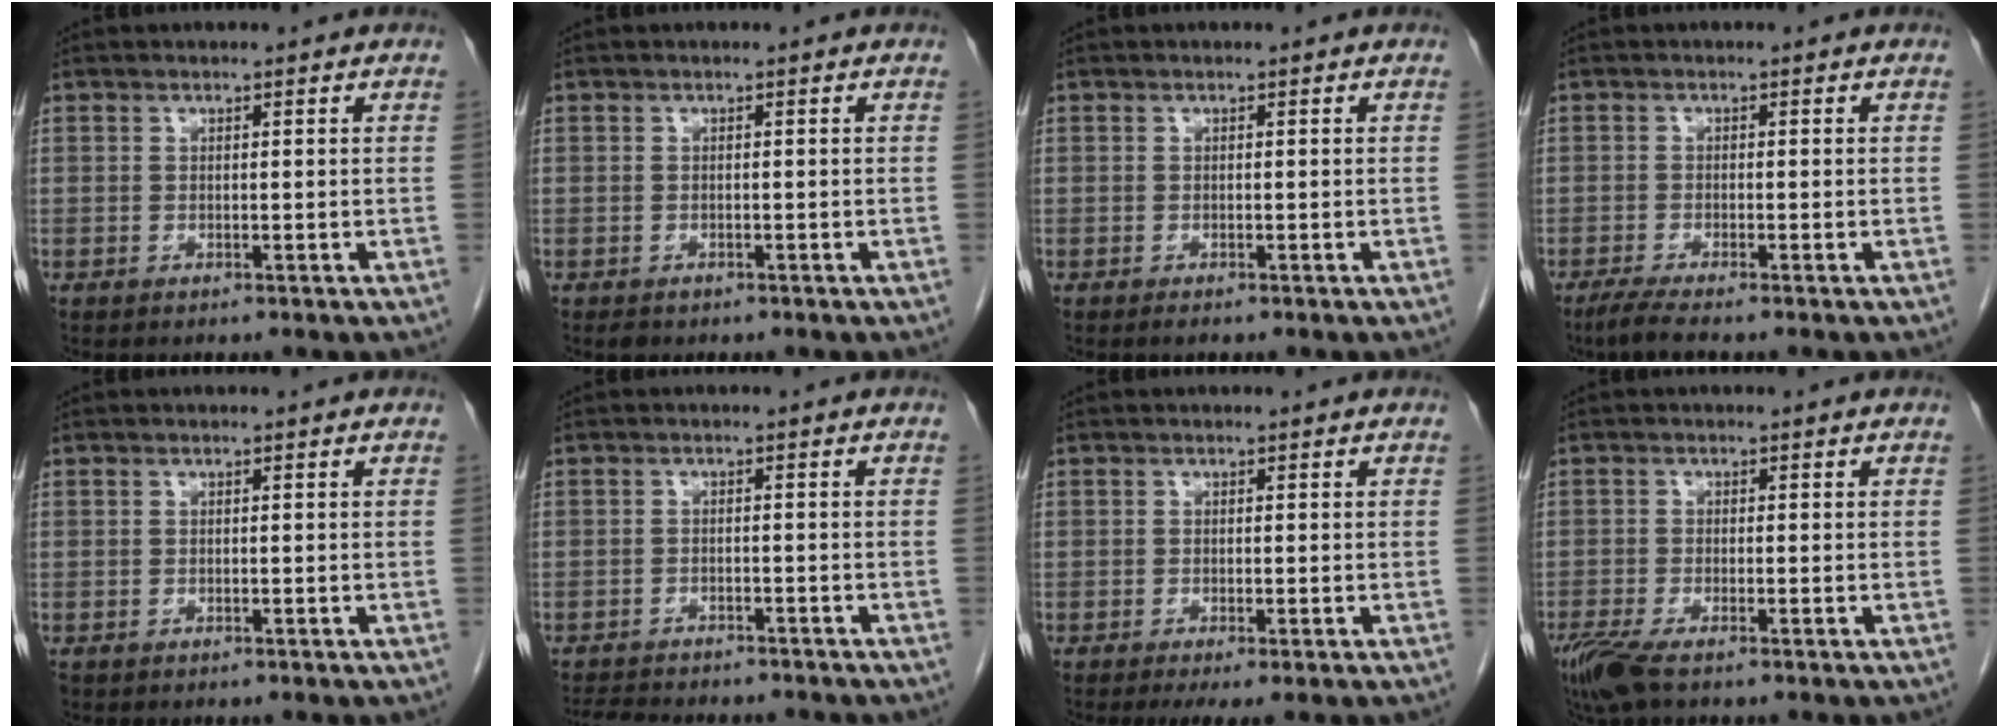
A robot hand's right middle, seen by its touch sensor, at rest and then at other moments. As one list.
[{"total": 0.9, "force": [-0.6, 0.6, 0.3], "torque": [-0.009, -0.001, -0.003]}, {"total": 0.6, "force": [-0.4, 0.1, 0.4], "torque": [-0.008, -0.001, -0.004]}, {"total": 2.8, "force": [-2.2, -0.2, 1.8], "torque": [-0.042, -0.008, -0.046]}, {"total": 0.8, "force": [-0.7, 0.5, 0.2], "torque": [-0.011, -0.001, -0.009]}, {"total": 10.1, "force": [-9.2, 2.4, 3.6], "torque": [-0.067, -0.006, -0.124]}, {"total": 2.7, "force": [-1.7, 0.3, 2.1], "torque": [-0.032, -0.010, -0.027]}, {"total": 4.6, "force": [-3.2, 0.9, 3.2], "torque": [-0.067, -0.014, -0.058]}]